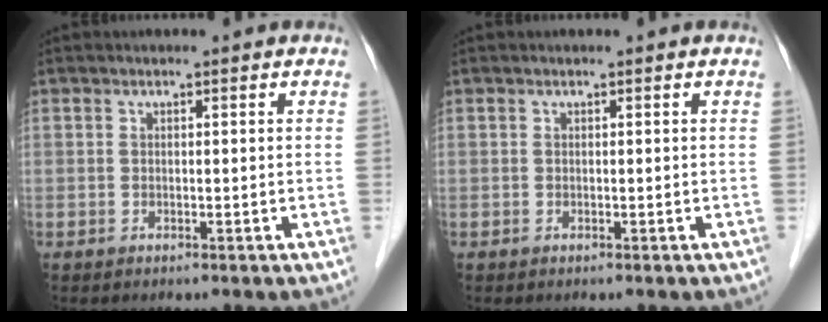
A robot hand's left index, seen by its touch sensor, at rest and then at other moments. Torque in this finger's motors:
{"motor_torque": [-0.02, 0.02, 0.00, 0.00]}